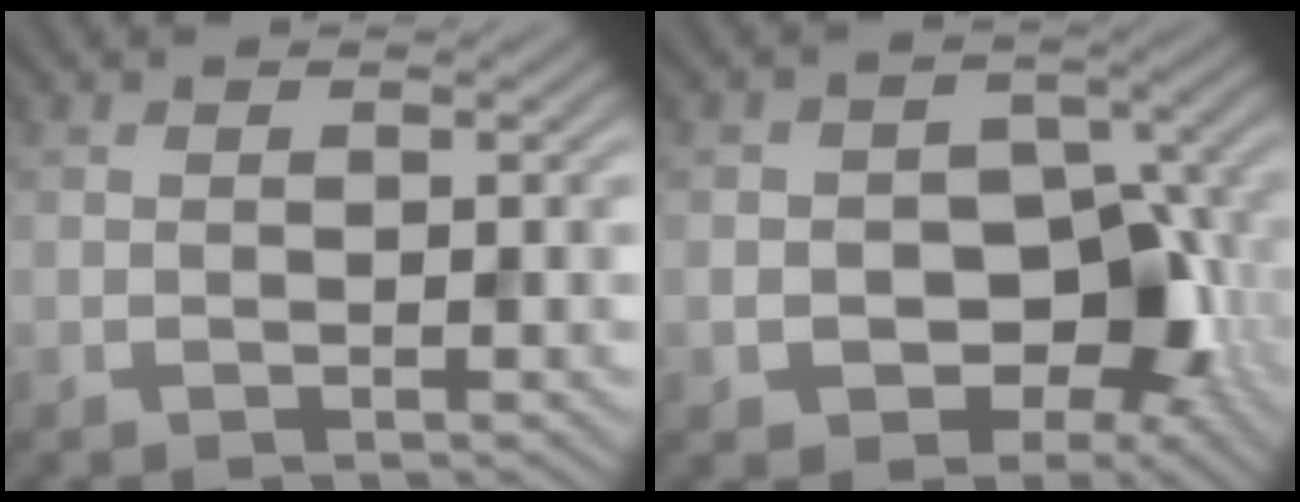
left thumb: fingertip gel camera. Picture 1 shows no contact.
{"total": 10.4, "force": [-3.1, 7.4, 6.6], "torque": [-0.093, -0.015, -0.055]}